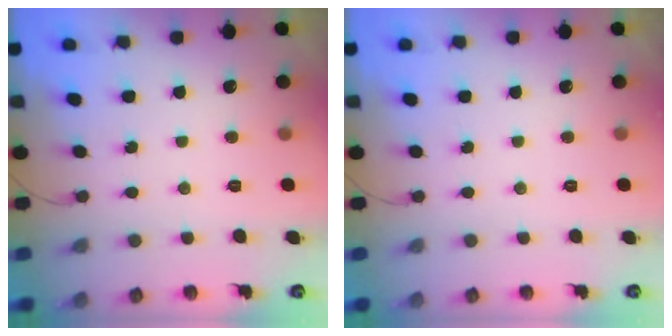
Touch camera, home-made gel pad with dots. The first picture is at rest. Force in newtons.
{"total": 0.0}